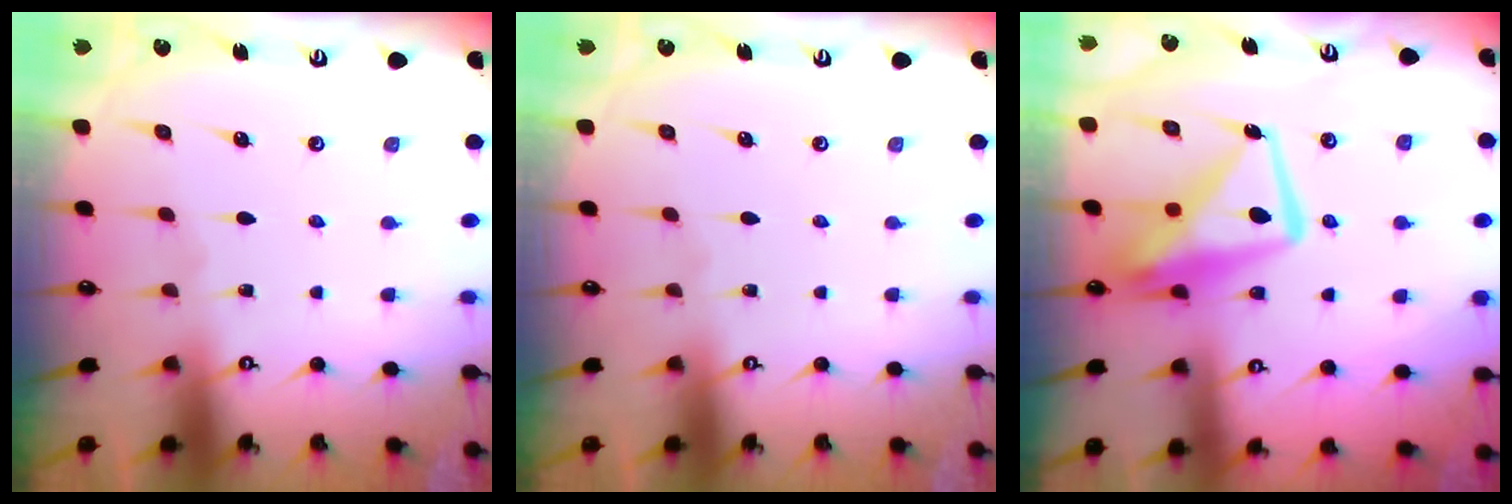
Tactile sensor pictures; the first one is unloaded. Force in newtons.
{"total": 0.0}
{"total": 12.1, "press": 12.0, "slide": 1.3}